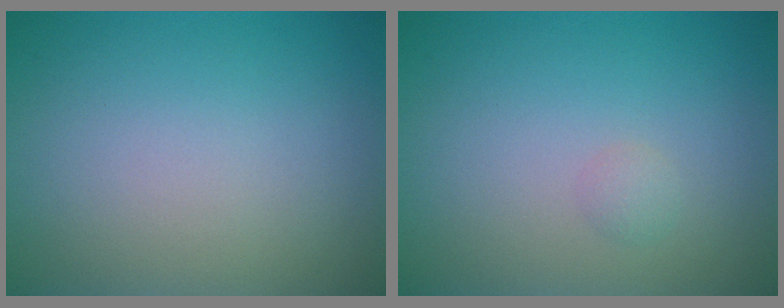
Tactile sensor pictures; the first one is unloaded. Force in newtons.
{"total": 0.7, "press": 0.7, "slide": 0.0}